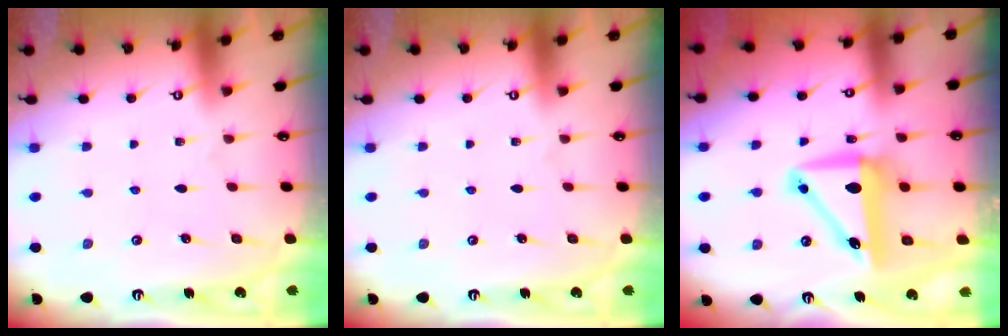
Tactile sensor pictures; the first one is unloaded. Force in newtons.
{"total": 0.0}
{"total": 10.7, "press": 10.5, "slide": 2.4}